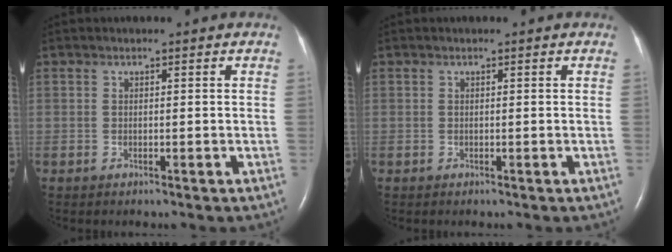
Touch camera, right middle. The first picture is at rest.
{"total": 0.0}